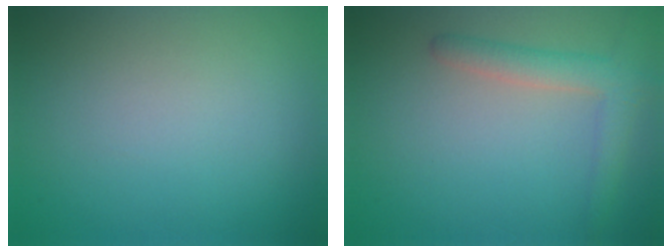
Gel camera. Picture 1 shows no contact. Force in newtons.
{"total": 3.0, "press": 3.0, "slide": 0.1}